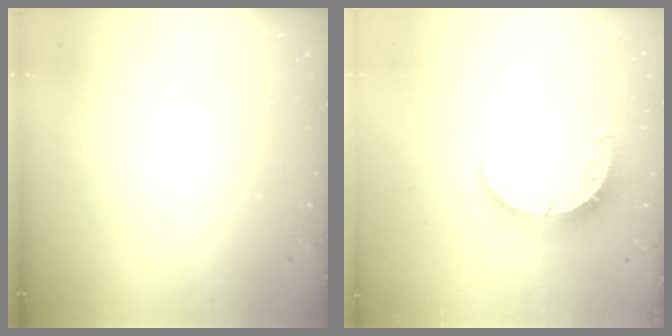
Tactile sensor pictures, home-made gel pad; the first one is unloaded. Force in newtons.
{"total": 8.0, "press": 8.0, "slide": 0.4}